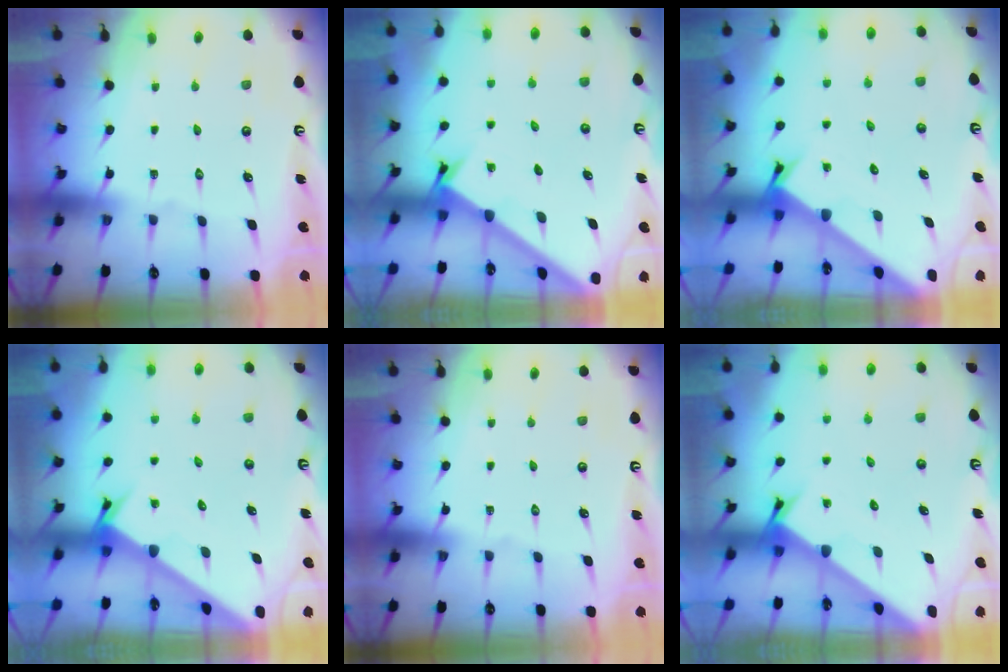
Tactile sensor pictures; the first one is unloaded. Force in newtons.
{"total": 1.8, "press": 1.8, "slide": 0.1}
{"total": 2.2, "press": 2.2, "slide": 0.1}
{"total": 2.9, "press": 2.9, "slide": 0.1}
{"total": 0.0}
{"total": 2.2, "press": 2.2, "slide": 0.1}